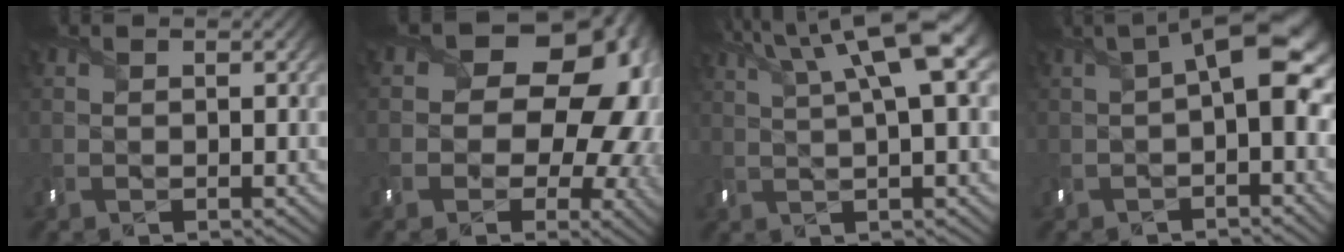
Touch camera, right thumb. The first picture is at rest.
{"total": 19.2, "force": [1.9, 14.6, 12.3], "torque": [-0.167, 0.000, 0.024]}
{"total": 9.3, "force": [4.0, 2.0, 8.2], "torque": [-0.137, 0.027, 0.069]}
{"total": 7.8, "force": [0.7, 3.2, 7.1], "torque": [-0.109, 0.007, 0.007]}